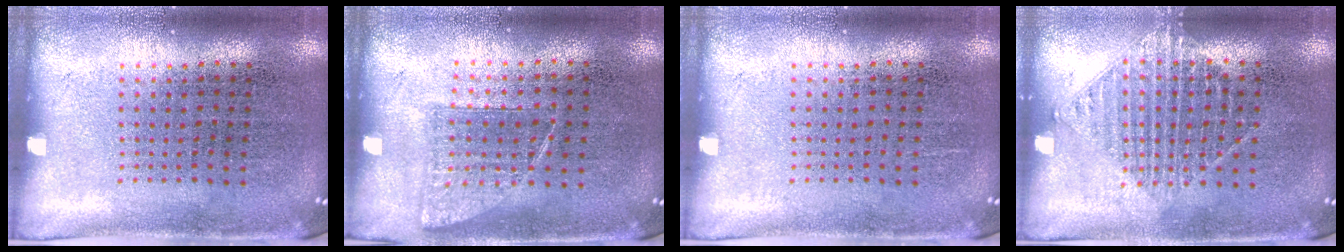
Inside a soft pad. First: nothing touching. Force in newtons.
{"total": 0.8, "press": 0.7, "slide": 0.2}
{"total": 0.0}
{"total": 1.2, "press": 1.1, "slide": 0.5}